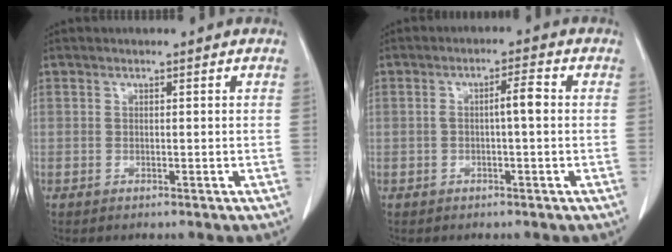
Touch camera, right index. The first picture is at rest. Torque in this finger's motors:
{"motor_torque": [0.15, -0.06, 0.05, 0.02]}